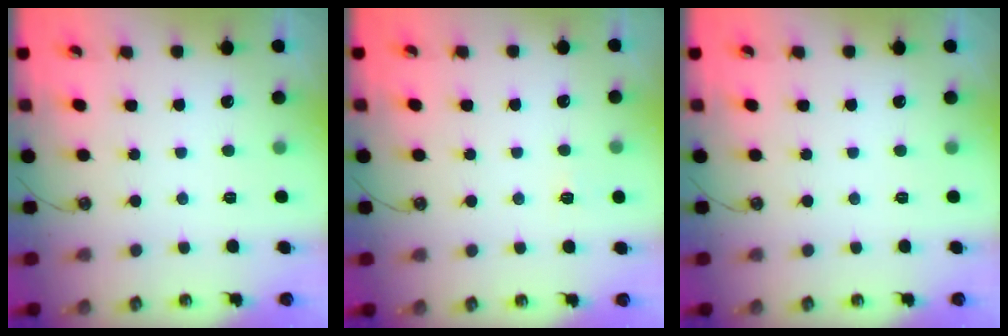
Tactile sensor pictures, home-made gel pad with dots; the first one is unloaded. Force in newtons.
{"total": 2.3, "press": 2.3, "slide": 0.3}
{"total": 0.0}